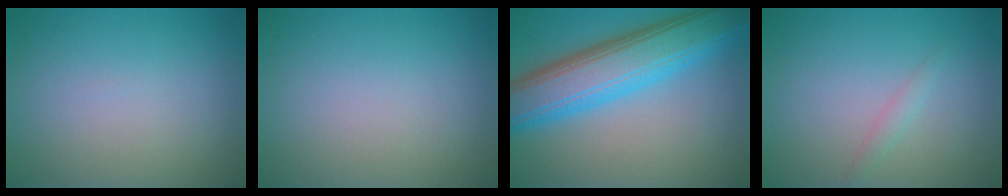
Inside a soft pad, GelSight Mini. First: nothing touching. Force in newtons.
{"total": 0.0}
{"total": 9.2, "press": 9.2, "slide": 0.2}
{"total": 1.0, "press": 1.0, "slide": 0.0}